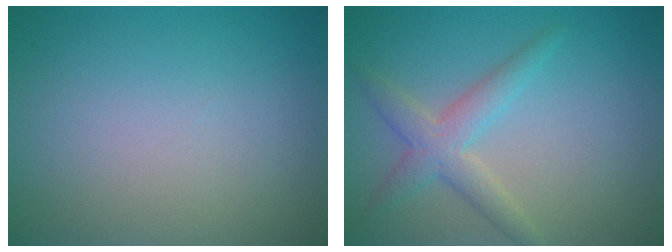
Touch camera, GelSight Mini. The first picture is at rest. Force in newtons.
{"total": 3.1, "press": 3.1, "slide": 0.1}